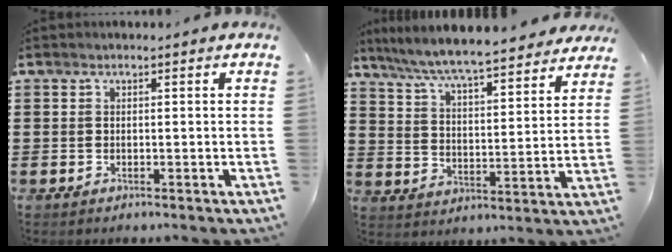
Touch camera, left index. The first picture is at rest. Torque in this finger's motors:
{"motor_torque": [2.14, 0.00, 1.05, 0.21]}